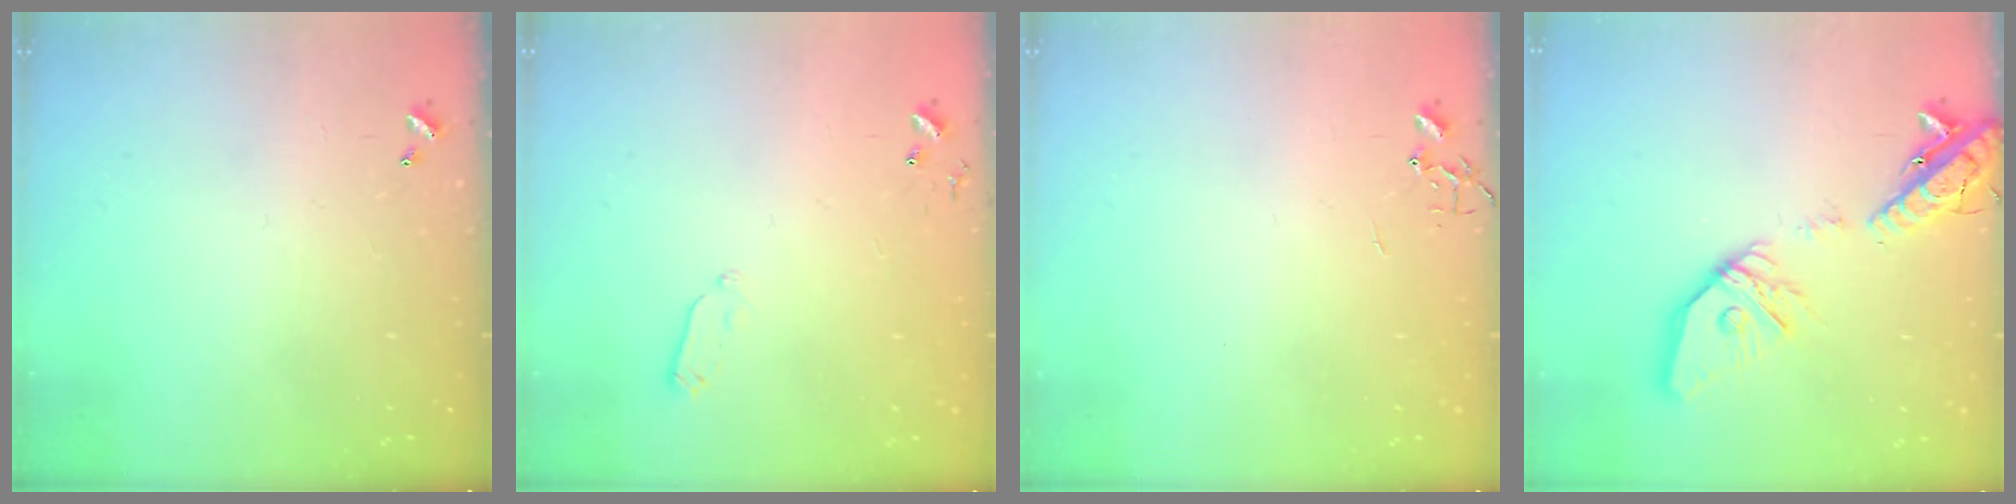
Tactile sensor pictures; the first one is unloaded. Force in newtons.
{"total": 4.6, "press": 4.5, "slide": 0.9}
{"total": 0.0}
{"total": 21.4, "press": 21.2, "slide": 3.5}